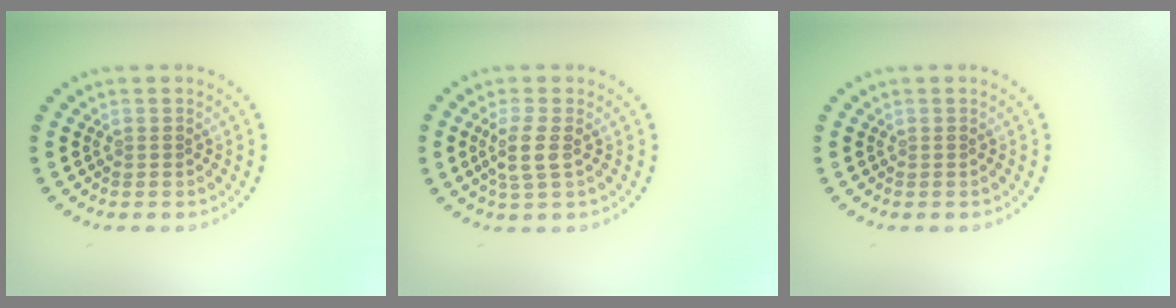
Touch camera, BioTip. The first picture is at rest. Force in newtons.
{"total": 2.4, "press": 2.0, "slide": 1.3}
{"total": 0.0}